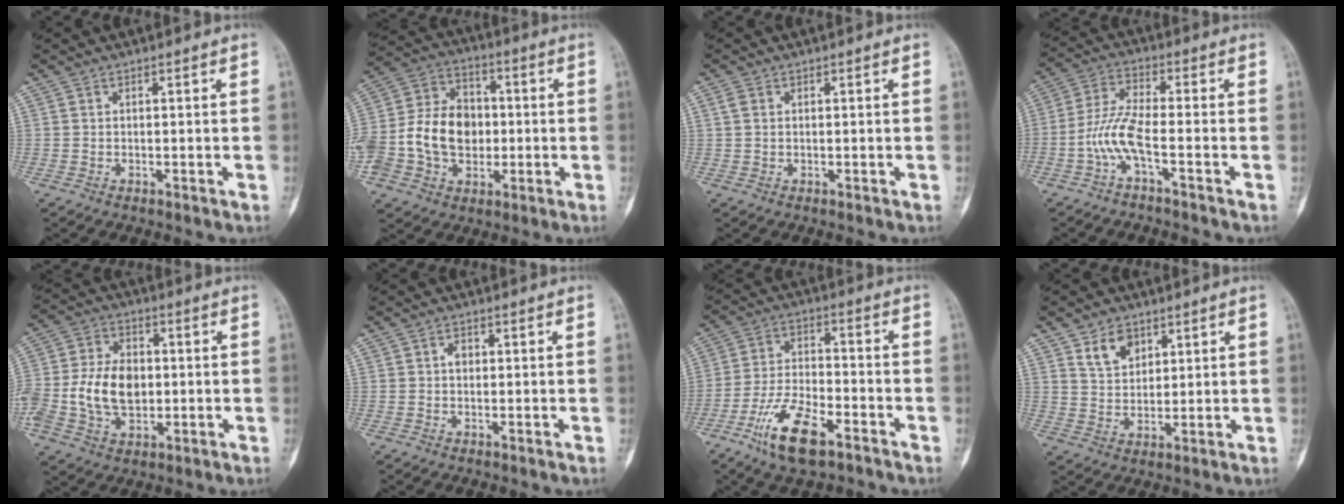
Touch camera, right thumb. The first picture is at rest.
{"total": 18.6, "force": [-2.5, 14.3, 11.7], "torque": [-0.215, 0.035, -0.039]}
{"total": 1.7, "force": [0.4, 1.3, 1.0], "torque": [-0.021, 0.003, 0.007]}
{"total": 7.2, "force": [-3.2, 1.7, 6.2], "torque": [-0.146, 0.035, -0.068]}
{"total": 13.9, "force": [-1.3, 9.8, 9.8], "torque": [-0.176, 0.016, -0.020]}
{"total": 1.7, "force": [0.2, 1.4, 1.0], "torque": [-0.005, 0.004, 0.000]}
{"total": 12.8, "force": [-7.4, 5.3, 8.9], "torque": [-0.161, 0.033, -0.137]}
{"total": 6.4, "force": [3.5, 4.4, 3.0], "torque": [-0.026, -0.023, 0.068]}